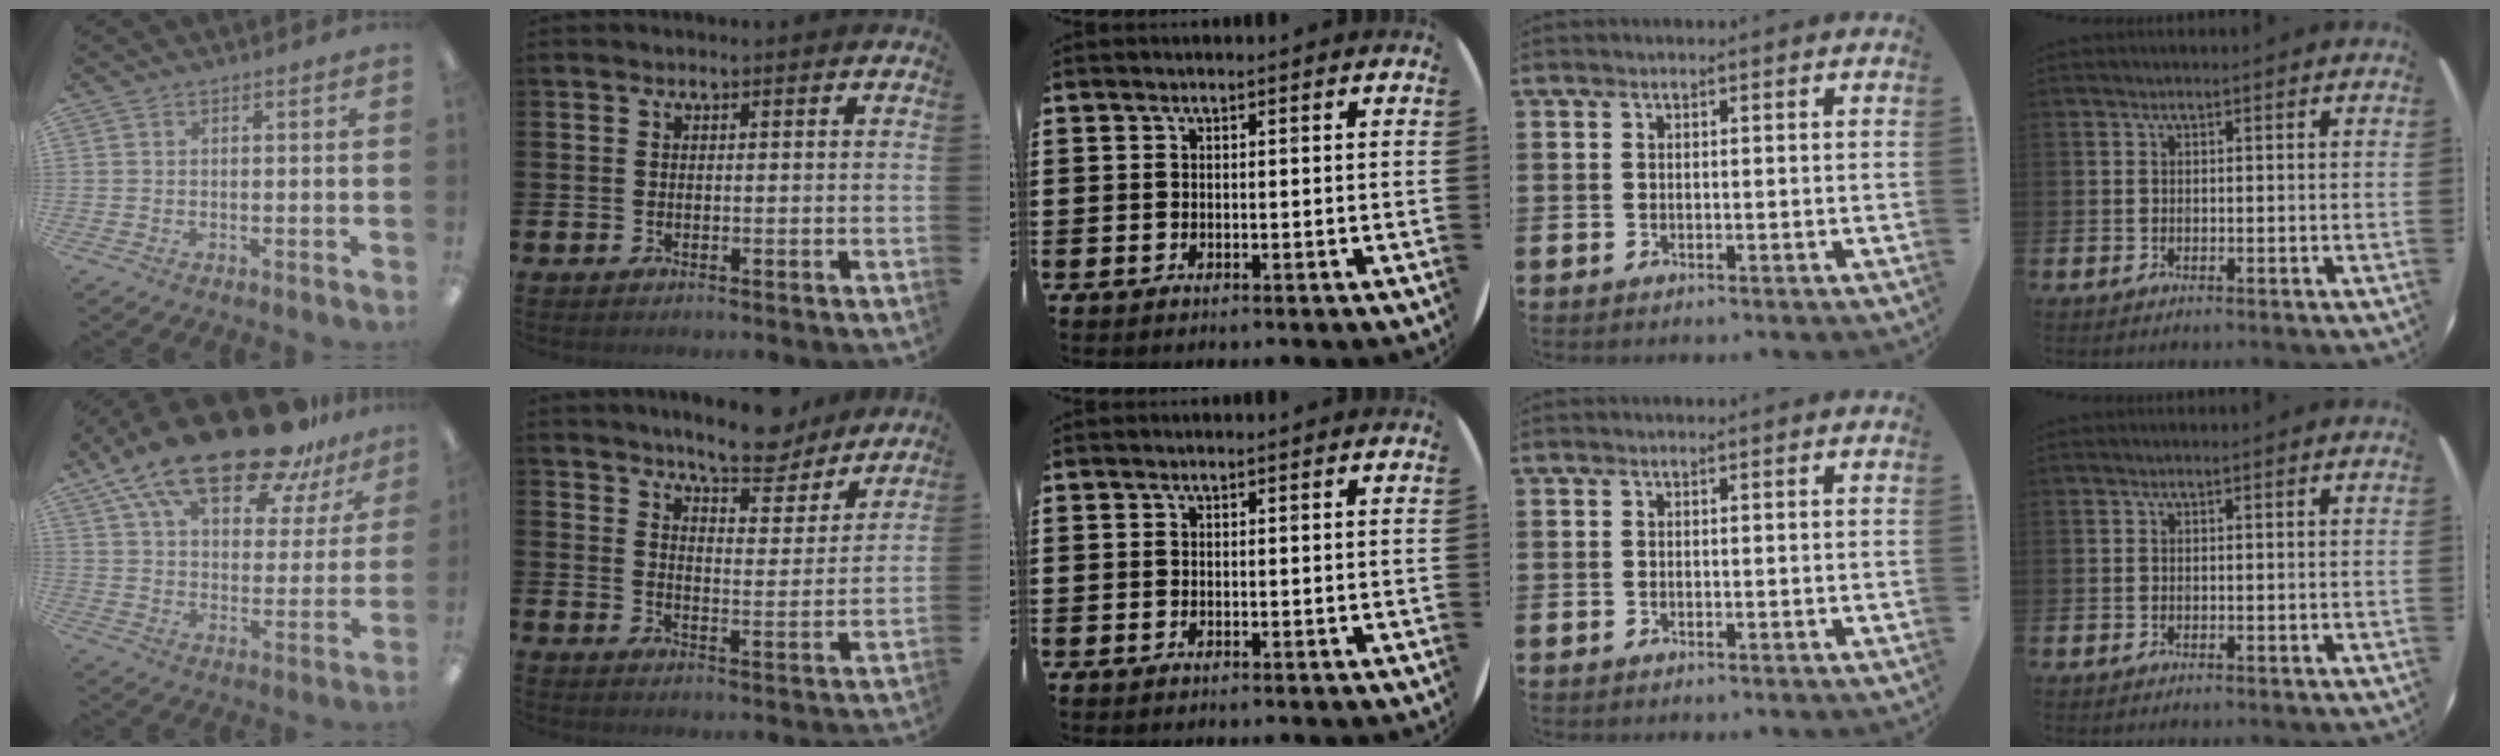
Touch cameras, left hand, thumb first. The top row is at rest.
{"thumb": {"total": 22.1, "force": [16.4, 7.9, 12.5], "torque": [-0.214, -0.102, 0.283]}, "index": {"total": 8.4, "force": [8.0, 1.5, 2.2], "torque": [-0.048, -0.047, 0.142]}}